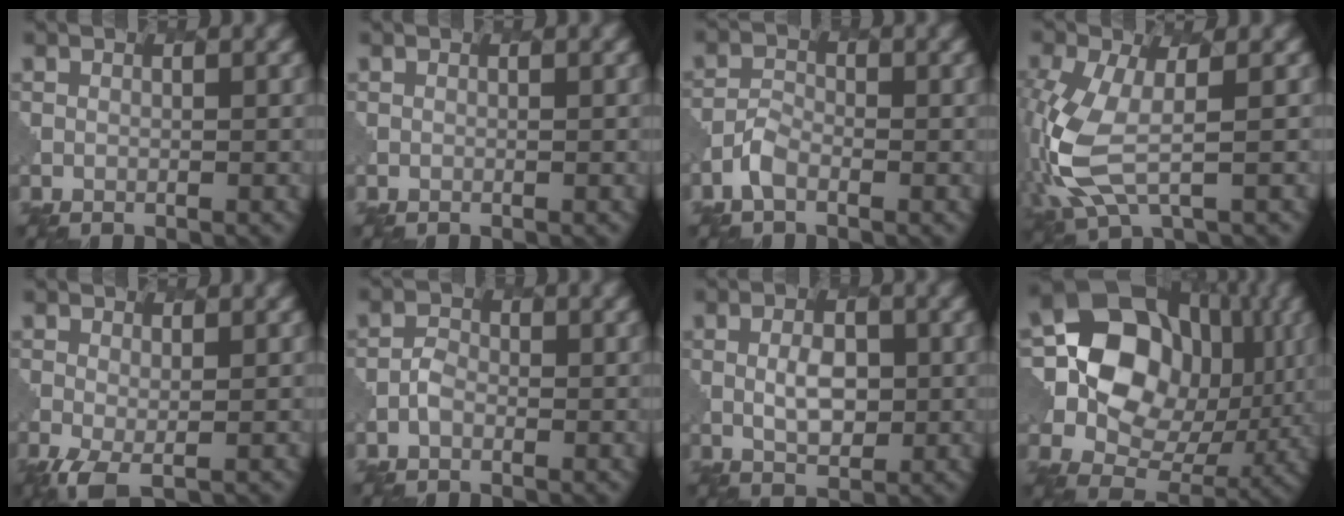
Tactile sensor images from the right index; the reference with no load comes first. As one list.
[{"total": 0.0}, {"total": 1.9, "force": [-1.3, 1.0, 0.8], "torque": [-0.023, 0.001, -0.030]}, {"total": 6.8, "force": [-1.0, 3.2, 5.9], "torque": [-0.170, -0.010, -0.020]}, {"total": 2.1, "force": [-1.0, 0.8, 1.7], "torque": [-0.044, -0.011, -0.016]}, {"total": 1.1, "force": [-0.6, 0.8, 0.4], "torque": [-0.009, 0.002, -0.012]}, {"total": 2.8, "force": [0.3, 1.7, 2.2], "torque": [-0.044, -0.003, 0.010]}, {"total": 13.1, "force": [2.0, 10.7, 7.4], "torque": [-0.119, -0.002, 0.030]}]